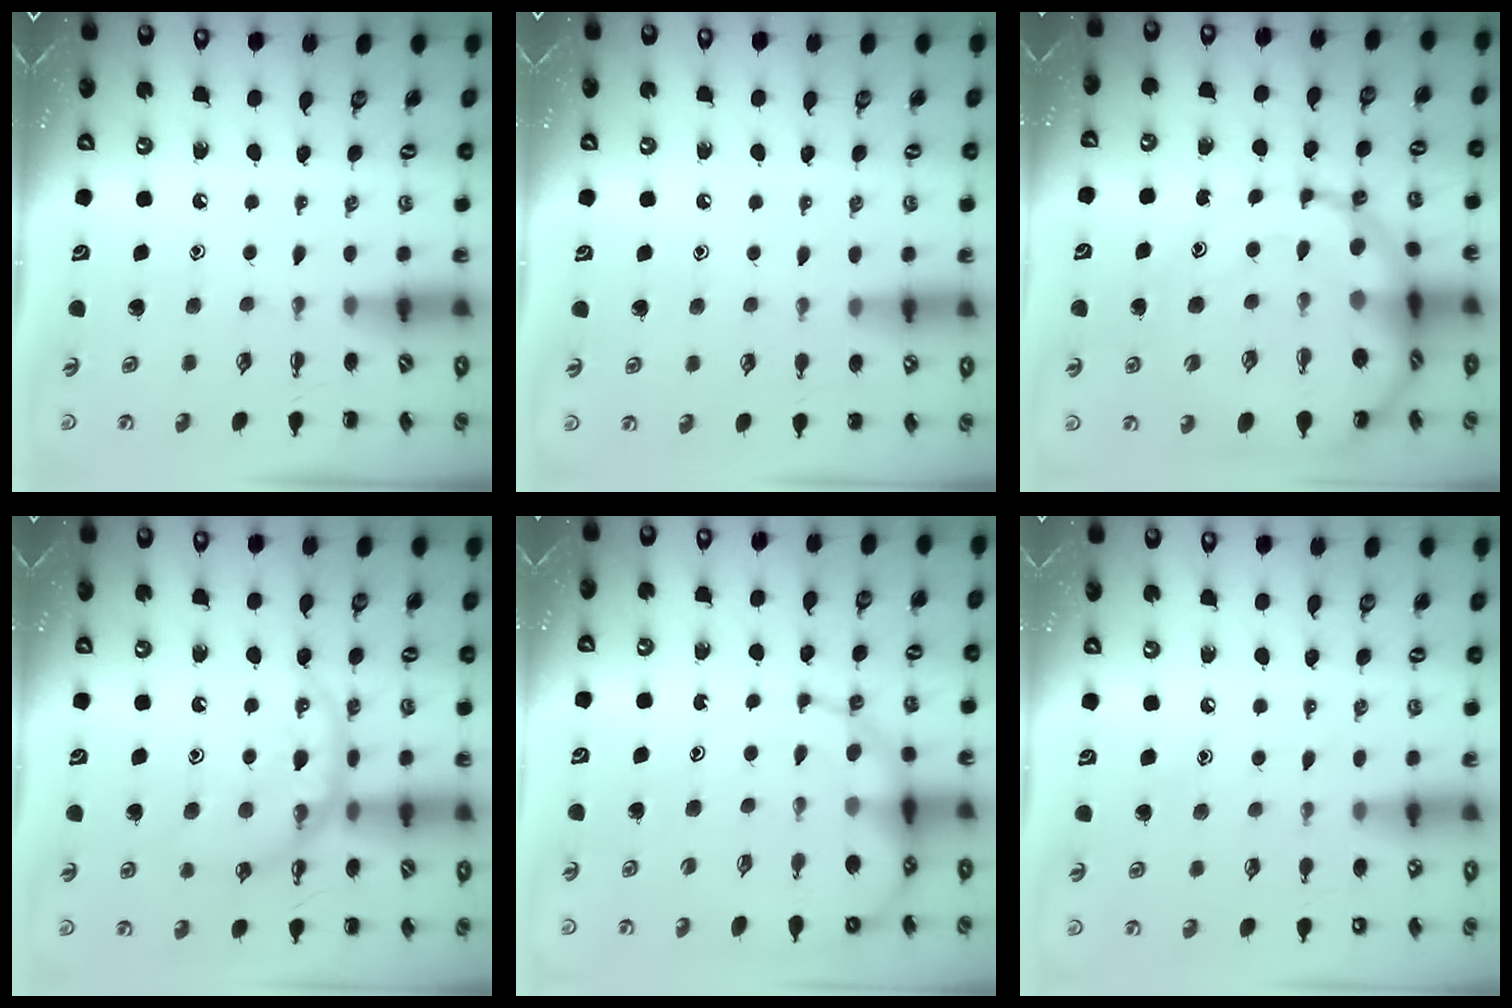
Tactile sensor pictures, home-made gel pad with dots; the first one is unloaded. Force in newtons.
{"total": 6.2, "press": 5.9, "slide": 2.1}
{"total": 19.0, "press": 18.6, "slide": 3.5}
{"total": 14.8, "press": 14.7, "slide": 1.3}
{"total": 13.8, "press": 13.3, "slide": 3.9}
{"total": 7.9, "press": 7.7, "slide": 2.0}